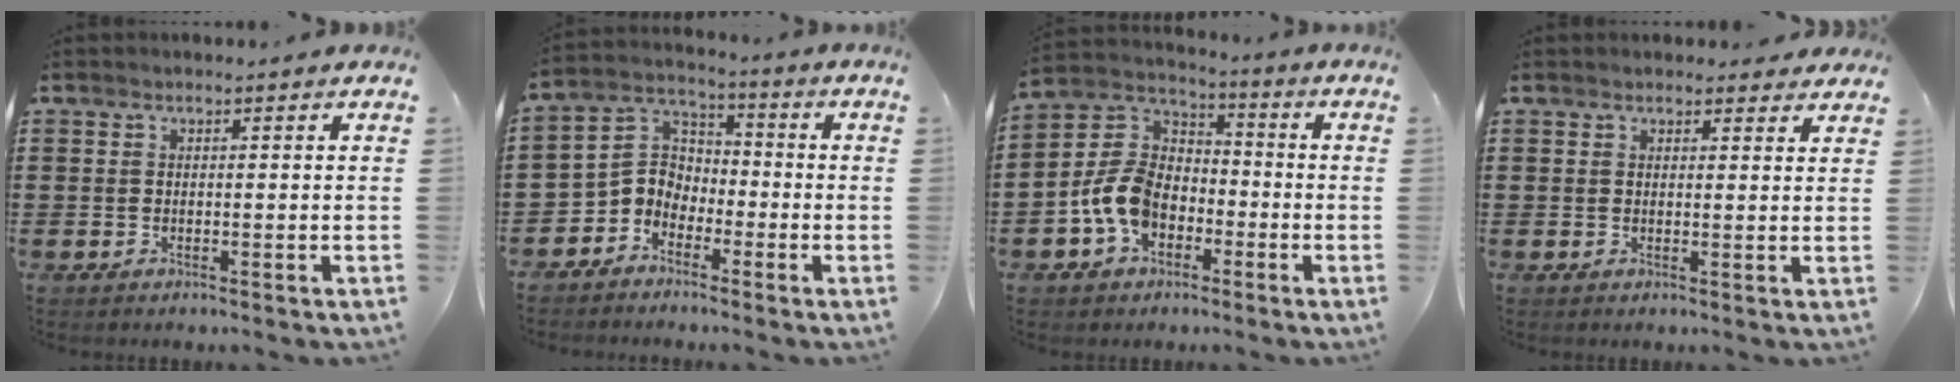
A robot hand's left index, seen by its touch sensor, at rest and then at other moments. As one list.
[{"total": 4.8, "force": [-2.8, 3.8, 0.8], "torque": [-0.041, 0.006, -0.065]}, {"total": 9.1, "force": [-3.5, 6.4, 5.5], "torque": [-0.166, -0.001, -0.079]}, {"total": 1.9, "force": [1.7, 0.6, 0.2], "torque": [-0.001, 0.001, 0.032]}]